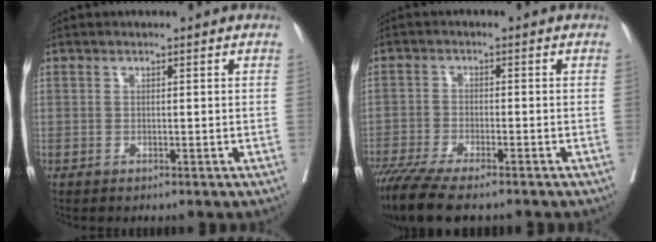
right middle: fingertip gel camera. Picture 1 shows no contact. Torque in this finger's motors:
{"motor_torque": [0.88, -0.88, 0.11, 0.11]}